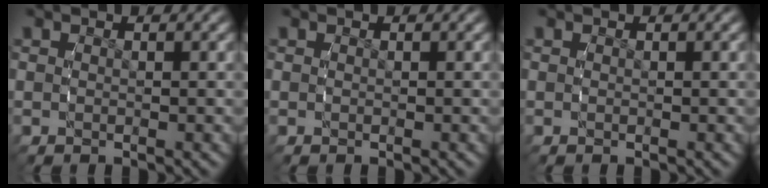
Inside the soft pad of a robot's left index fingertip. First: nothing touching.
{"total": 0.0}
{"total": 0.0}